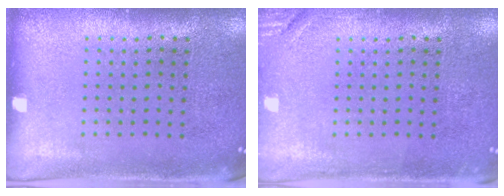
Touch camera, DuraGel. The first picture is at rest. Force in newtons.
{"total": 1.3, "press": 1.3, "slide": 0.3}